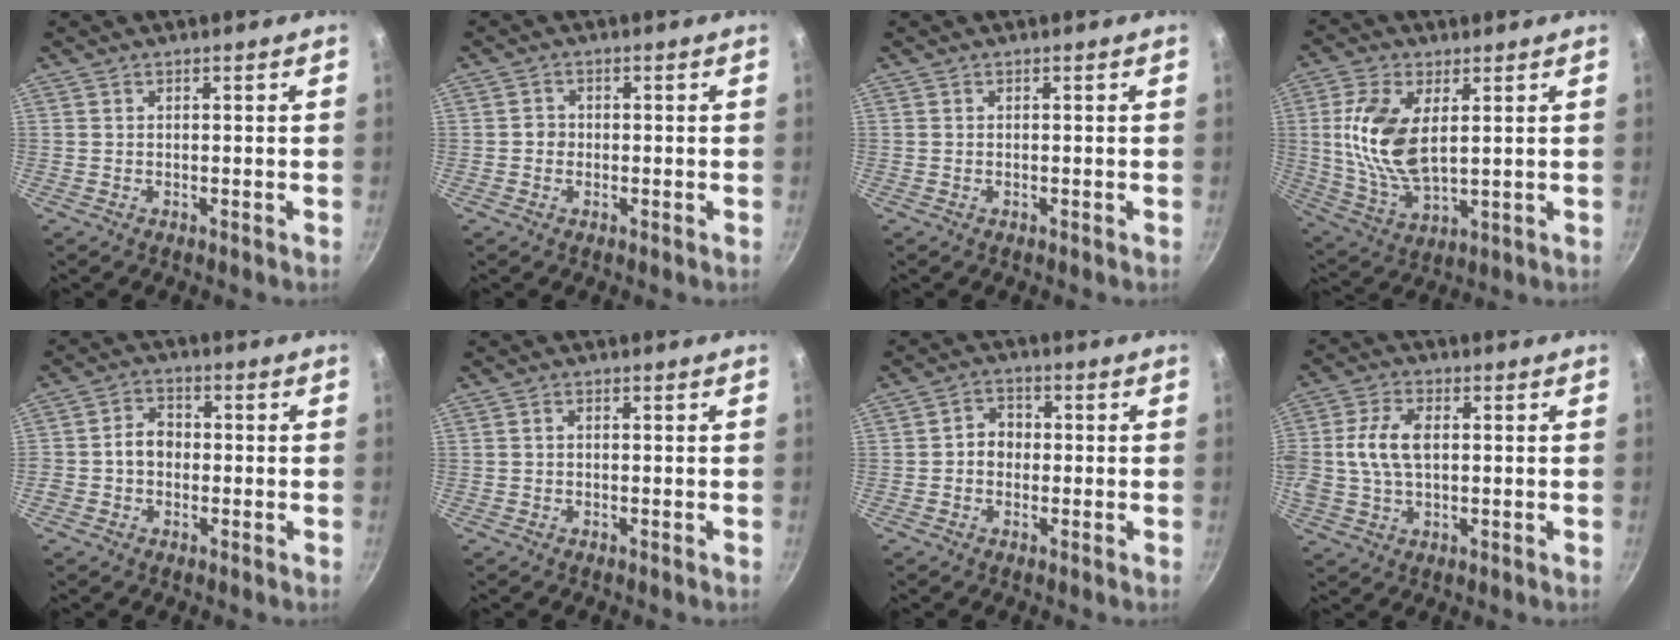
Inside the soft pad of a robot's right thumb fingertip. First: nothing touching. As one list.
[{"total": 1.9, "force": [-0.4, 1.7, 0.7], "torque": [-0.003, 0.006, -0.010]}, {"total": 0.0}, {"total": 13.8, "force": [2.7, 7.2, 11.5], "torque": [-0.227, -0.014, 0.060]}, {"total": 5.0, "force": [-0.7, 4.1, 2.7], "torque": [-0.020, 0.016, -0.021]}, {"total": 0.8, "force": [-0.1, 0.6, 0.5], "torque": [-0.010, 0.006, -0.002]}, {"total": 4.4, "force": [-0.3, 3.7, 2.2], "torque": [-0.009, 0.013, -0.013]}, {"total": 9.4, "force": [0.7, 5.7, 7.4], "torque": [-0.144, 0.018, 0.006]}]